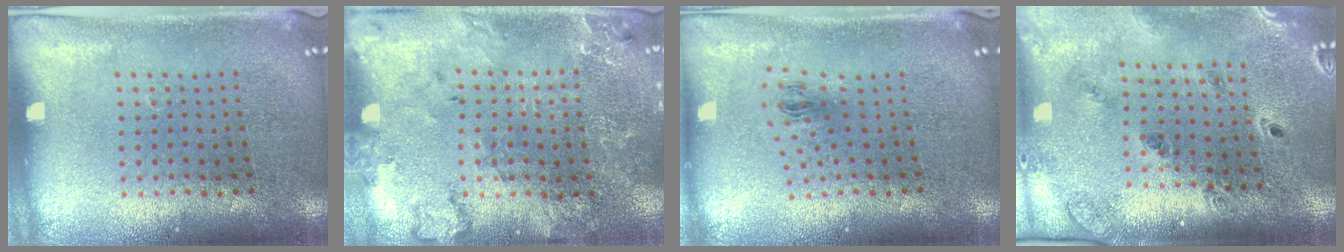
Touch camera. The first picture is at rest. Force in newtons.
{"total": 1.9, "press": 1.9, "slide": 0.2}
{"total": 1.0, "press": 0.4, "slide": 0.9}
{"total": 1.4, "press": 1.3, "slide": 0.2}